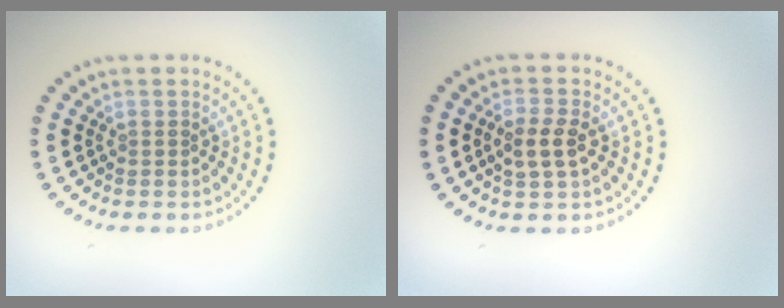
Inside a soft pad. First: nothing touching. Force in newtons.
{"total": 2.5, "press": 2.5, "slide": 0.6}